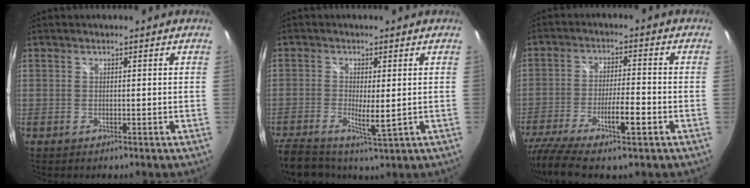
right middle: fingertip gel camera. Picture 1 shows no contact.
{"total": 7.1, "force": [-2.8, 2.9, 5.9], "torque": [-0.133, -0.015, -0.053]}
{"total": 11.1, "force": [-6.9, 1.5, 8.5], "torque": [-0.178, -0.022, -0.126]}